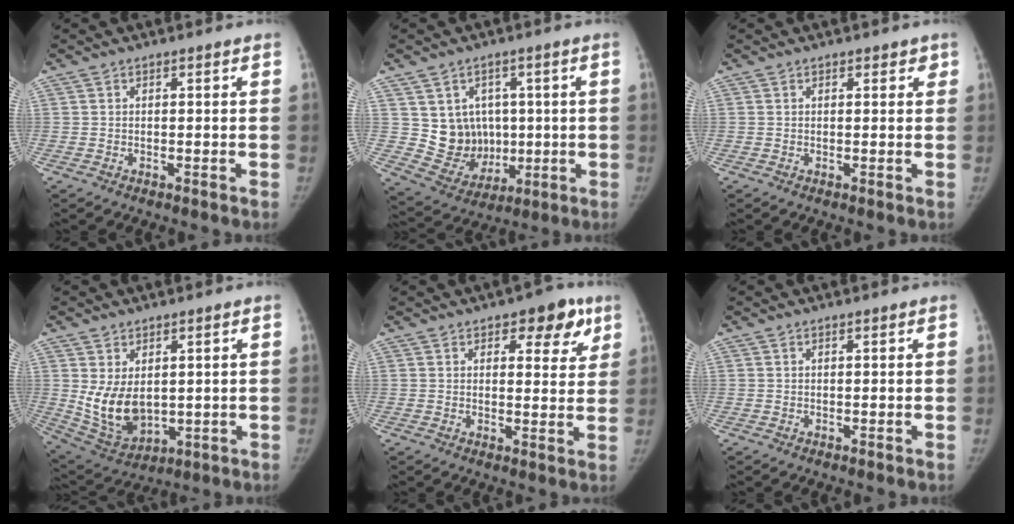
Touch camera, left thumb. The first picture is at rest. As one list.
[{"total": 10.5, "force": [1.4, 9.3, 4.6], "torque": [-0.028, -0.009, 0.051]}, {"total": 1.4, "force": [0.9, 0.9, 0.7], "torque": [0.010, -0.001, 0.005]}, {"total": 10.1, "force": [0.9, 6.7, 7.5], "torque": [-0.120, -0.017, 0.043]}, {"total": 8.0, "force": [4.3, 4.1, 5.3], "torque": [-0.024, -0.014, 0.048]}, {"total": 0.0}]